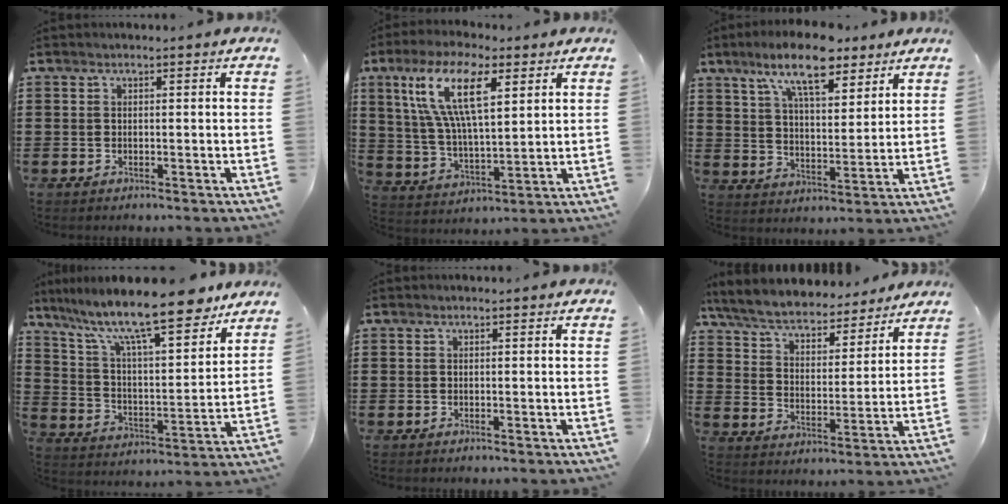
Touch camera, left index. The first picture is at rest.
{"total": 13.5, "force": [6.4, 4.7, 10.9], "torque": [-0.232, -0.004, 0.112]}
{"total": 11.6, "force": [8.3, 3.5, 7.3], "torque": [-0.136, -0.018, 0.147]}
{"total": 13.3, "force": [10.5, 2.4, 7.8], "torque": [-0.171, -0.057, 0.177]}
{"total": 0.0}
{"total": 6.8, "force": [6.4, 1.0, 2.3], "torque": [-0.072, -0.038, 0.110]}